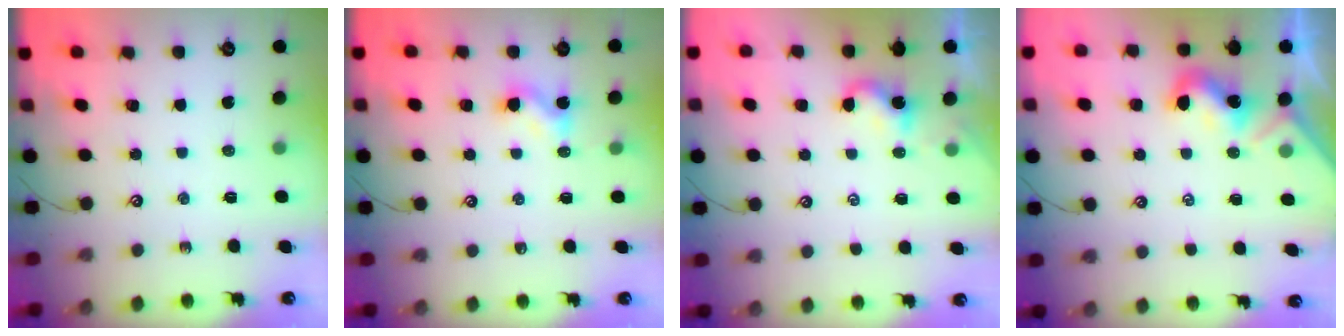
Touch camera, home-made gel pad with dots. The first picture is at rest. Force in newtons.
{"total": 3.0, "press": 2.9, "slide": 0.4}
{"total": 1.3, "press": 1.3, "slide": 0.3}
{"total": 2.0, "press": 2.0, "slide": 0.4}